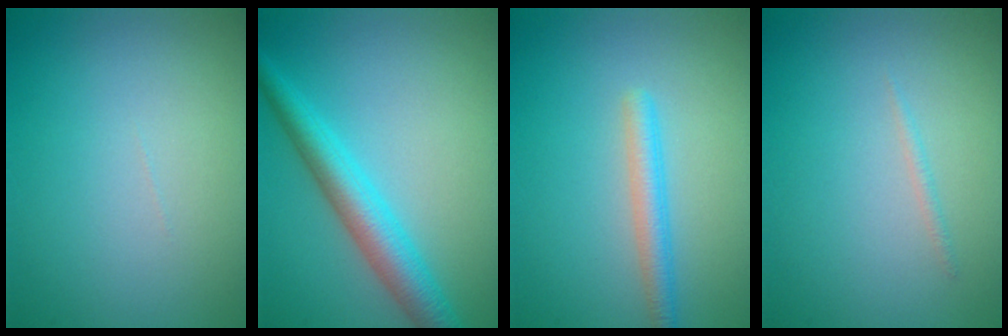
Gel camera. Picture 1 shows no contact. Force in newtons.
{"total": 4.9, "press": 4.9, "slide": 0.1}
{"total": 2.3, "press": 2.3, "slide": 0.1}
{"total": 0.5, "press": 0.5, "slide": 0.0}